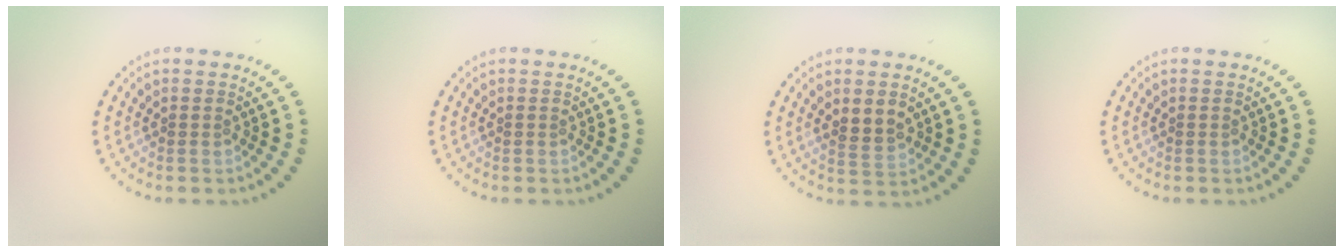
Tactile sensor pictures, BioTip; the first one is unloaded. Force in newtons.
{"total": 0.0}
{"total": 2.5, "press": 2.4, "slide": 0.6}
{"total": 0.0}